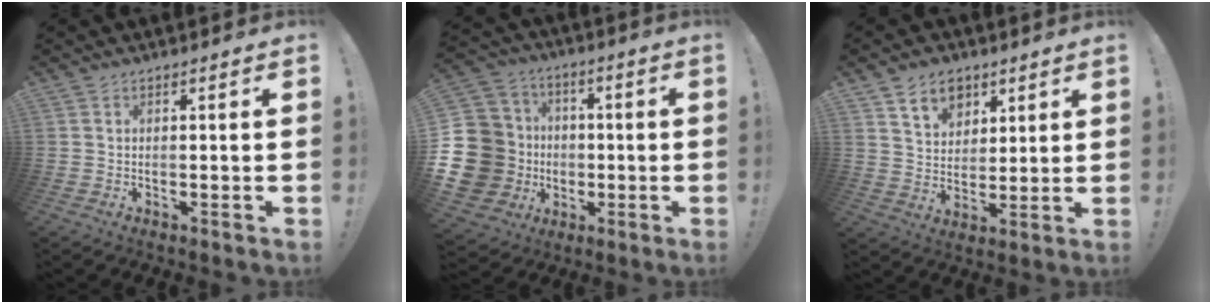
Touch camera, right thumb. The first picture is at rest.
{"total": 20.0, "force": [-3.1, 17.6, 9.0], "torque": [-0.189, 0.026, -0.010]}
{"total": 9.7, "force": [5.8, 6.9, 3.6], "torque": [-0.042, -0.030, 0.110]}